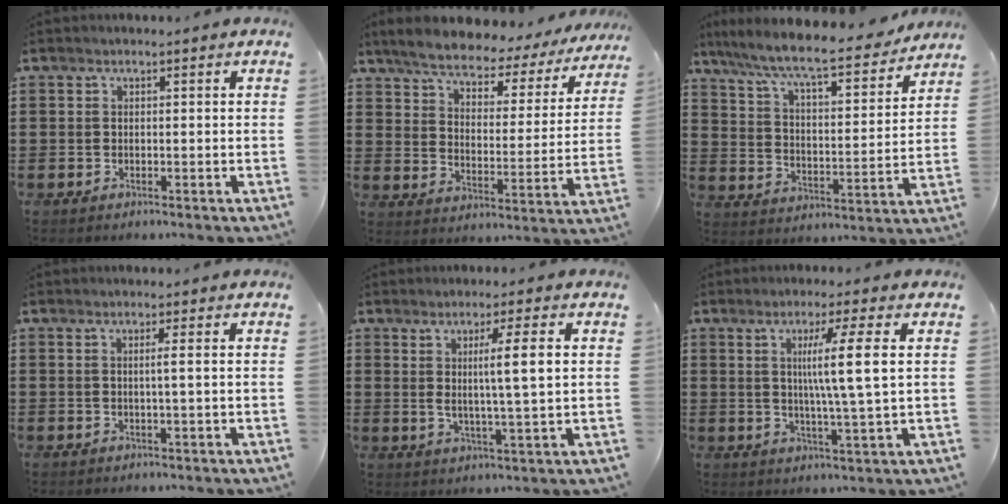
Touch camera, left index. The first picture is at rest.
{"total": 5.3, "force": [4.9, 1.2, 1.7], "torque": [-0.061, -0.032, 0.078]}
{"total": 9.0, "force": [7.9, 0.6, 4.3], "torque": [-0.115, -0.048, 0.129]}
{"total": 1.7, "force": [0.1, -0.5, 1.6], "torque": [-0.029, -0.005, -0.001]}
{"total": 6.1, "force": [1.7, -0.5, 5.8], "torque": [-0.108, -0.010, 0.021]}
{"total": 8.1, "force": [2.0, -0.4, 7.8], "torque": [-0.145, -0.005, 0.024]}